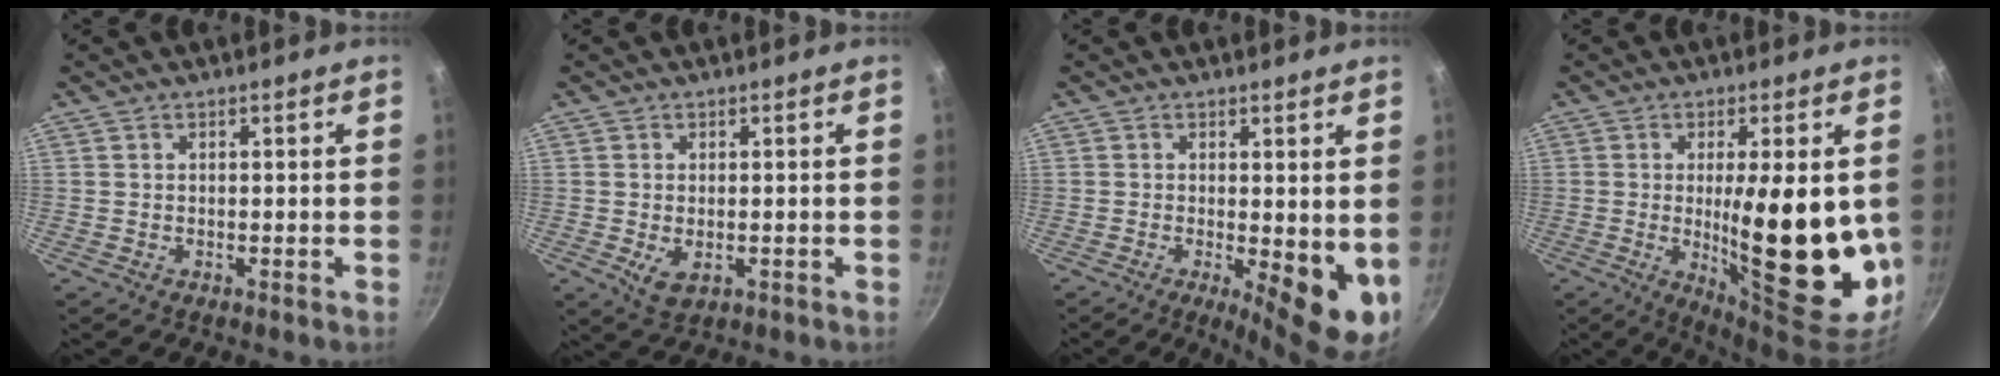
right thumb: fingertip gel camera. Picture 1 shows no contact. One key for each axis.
{"total": 4.1, "fx": -0.9, "fy": 2.4, "fz": 3.2, "tx": -0.056, "ty": -0.012, "tz": -0.010}
{"total": 9.9, "fx": -0.9, "fy": 3.4, "fz": 9.2, "tx": -0.105, "ty": -0.013, "tz": -0.004}
{"total": 20.8, "fx": -0.8, "fy": 6.5, "fz": 19.8, "tx": -0.267, "ty": -0.023, "tz": 0.000}